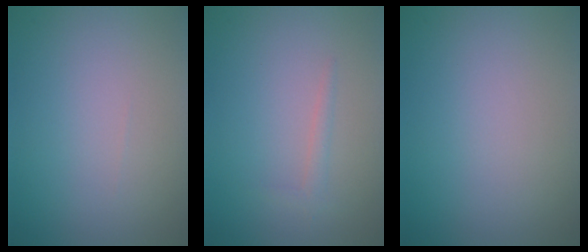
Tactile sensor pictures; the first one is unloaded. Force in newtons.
{"total": 1.0, "press": 1.0, "slide": 0.1}
{"total": 0.0}